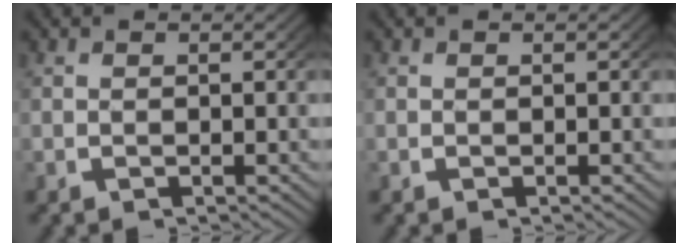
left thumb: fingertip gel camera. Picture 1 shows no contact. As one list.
[{"total": 0.0}]